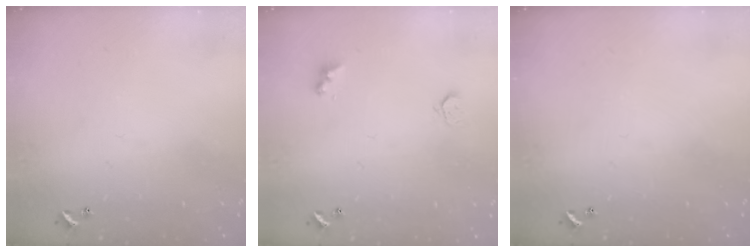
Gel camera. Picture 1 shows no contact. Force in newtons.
{"total": 3.2, "press": 3.2, "slide": 0.3}
{"total": 0.0}